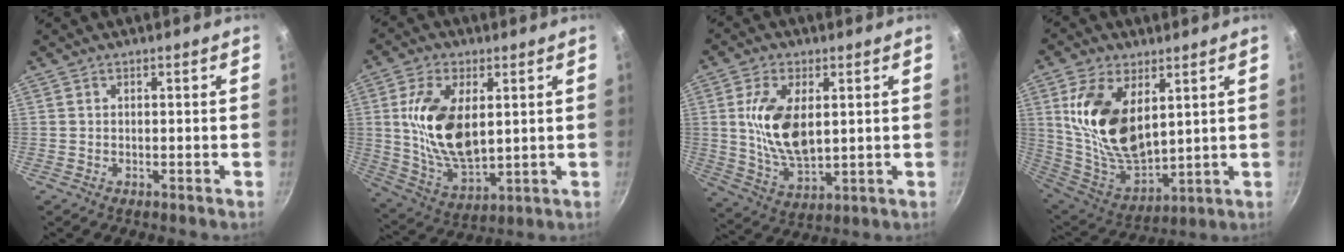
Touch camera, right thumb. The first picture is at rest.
{"total": 15.8, "force": [2.8, 8.7, 12.9], "torque": [-0.230, -0.015, 0.063]}
{"total": 12.9, "force": [2.2, 7.0, 10.6], "torque": [-0.193, -0.012, 0.049]}
{"total": 18.3, "force": [5.4, 10.3, 14.0], "torque": [-0.247, -0.041, 0.120]}